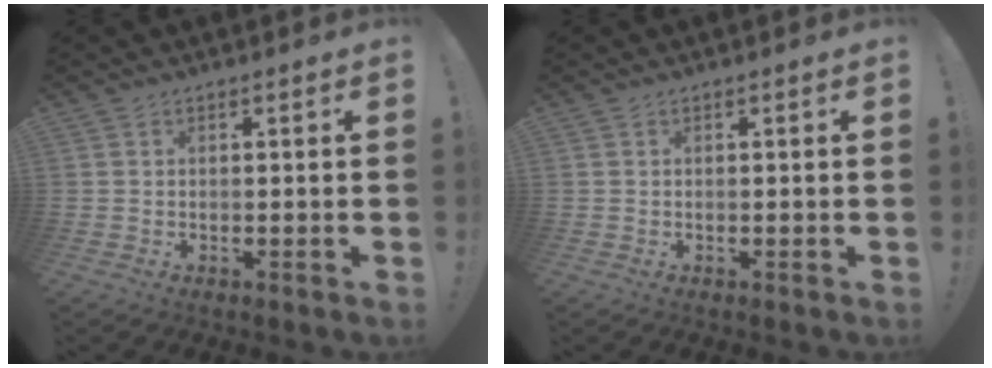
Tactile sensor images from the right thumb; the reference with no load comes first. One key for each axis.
{"total": 0.0}